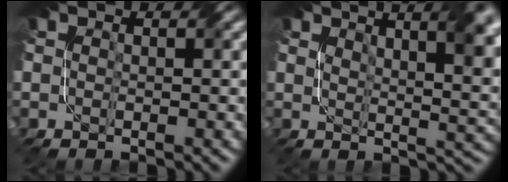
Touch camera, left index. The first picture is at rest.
{"total": 9.8, "force": [5.1, 3.8, 7.4], "torque": [-0.062, 0.022, 0.064]}